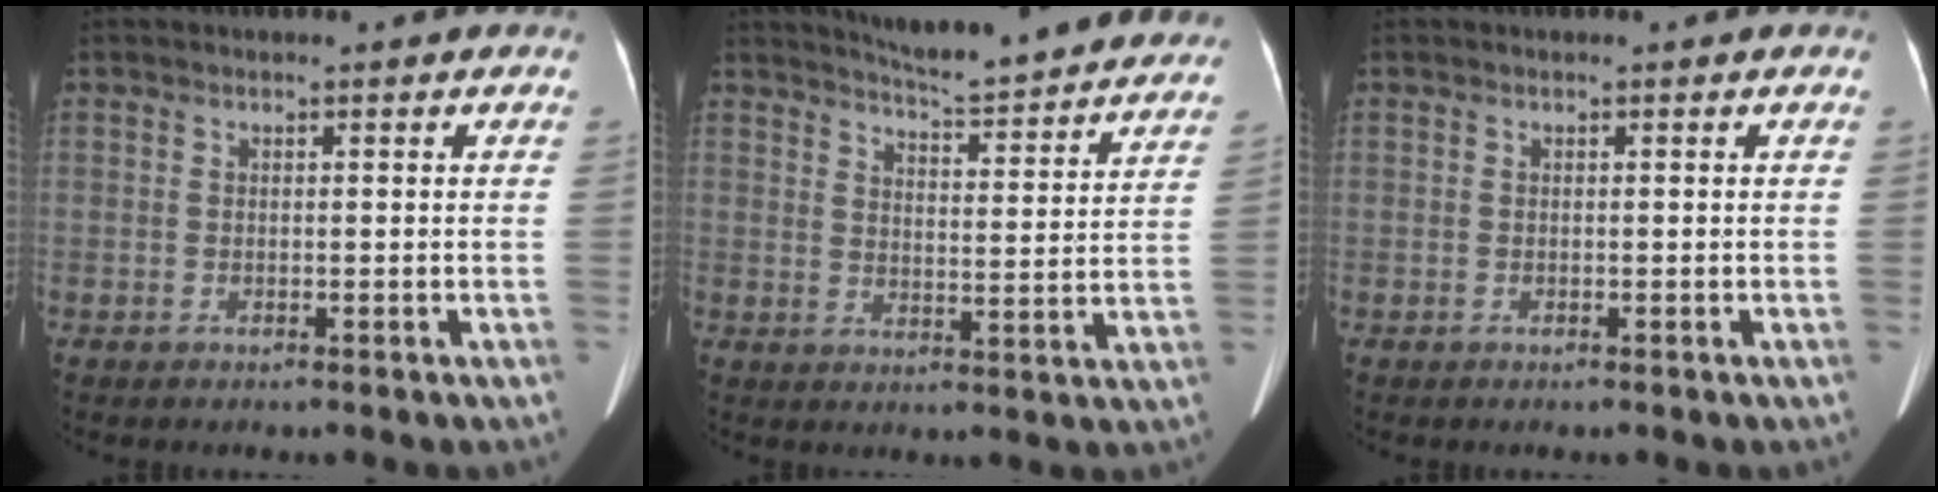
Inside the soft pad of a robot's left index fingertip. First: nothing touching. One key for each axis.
{"total": 17.3, "fx": 16.3, "fy": 1.3, "fz": 5.6, "tx": -0.076, "ty": -0.033, "tz": 0.200}
{"total": 0.0}